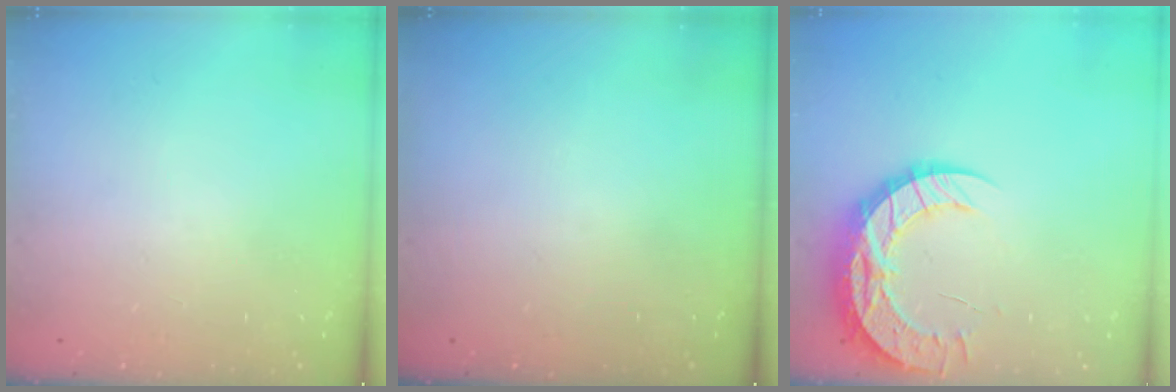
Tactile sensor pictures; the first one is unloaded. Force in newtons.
{"total": 0.0}
{"total": 13.4, "press": 13.4, "slide": 1.0}